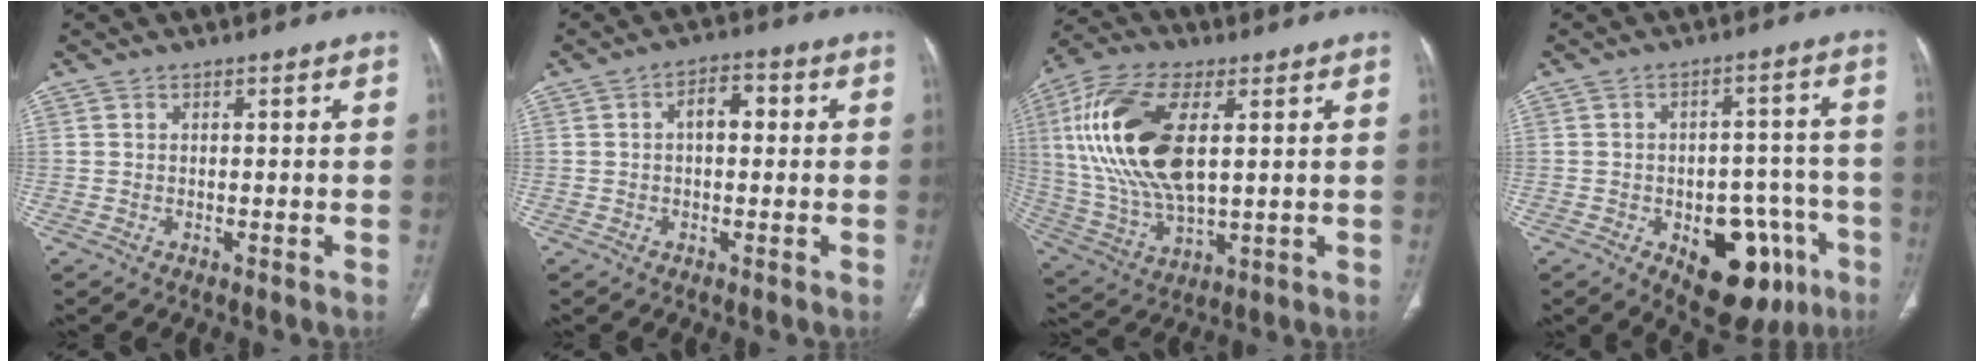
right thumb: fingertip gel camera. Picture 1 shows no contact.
{"total": 4.7, "force": [0.5, 2.8, 3.8], "torque": [-0.053, 0.018, 0.003]}
{"total": 21.6, "force": [4.3, 10.4, 18.4], "torque": [-0.390, -0.008, 0.082]}
{"total": 16.1, "force": [-7.0, 9.0, 11.4], "torque": [-0.109, 0.038, -0.082]}